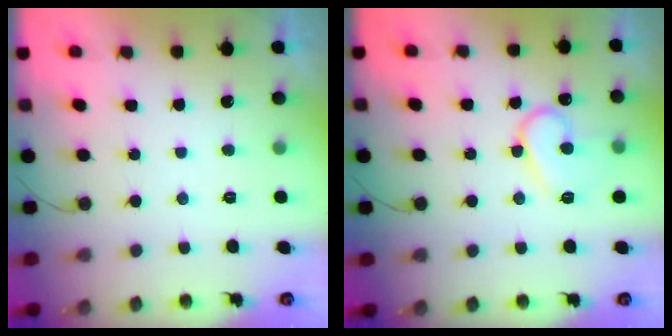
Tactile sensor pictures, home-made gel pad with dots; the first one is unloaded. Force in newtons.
{"total": 12.2, "press": 12.1, "slide": 1.3}